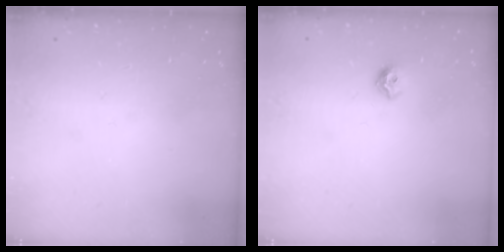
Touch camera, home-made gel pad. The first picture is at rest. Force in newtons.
{"total": 6.9, "press": 6.8, "slide": 0.9}